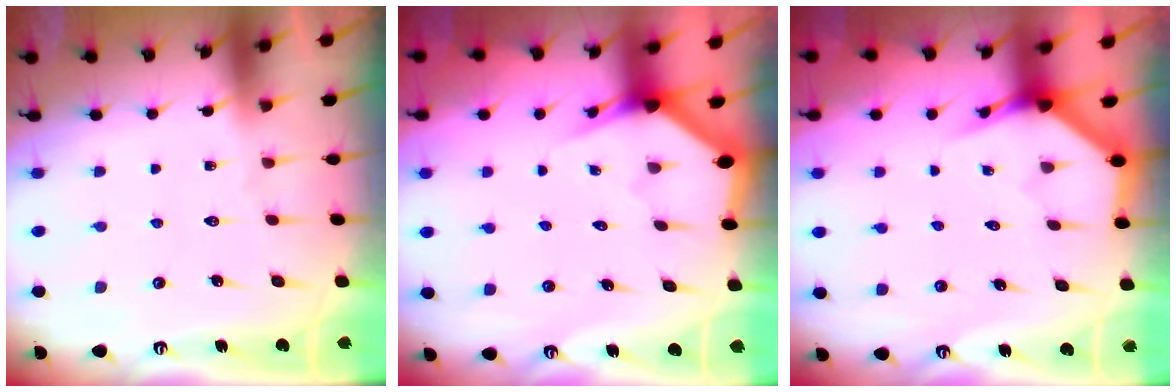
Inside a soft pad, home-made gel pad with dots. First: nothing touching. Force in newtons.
{"total": 2.8, "press": 2.8, "slide": 0.0}
{"total": 4.0, "press": 4.0, "slide": 0.2}